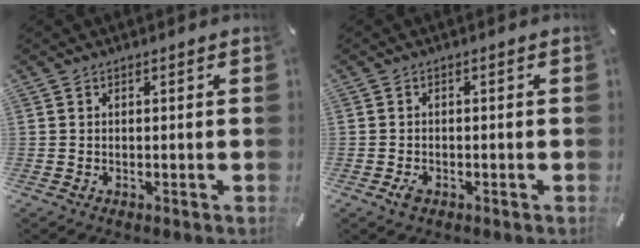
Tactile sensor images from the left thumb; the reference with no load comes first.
{"total": 1.8, "force": [-1.0, 1.0, 1.2], "torque": [-0.029, 0.001, -0.020]}